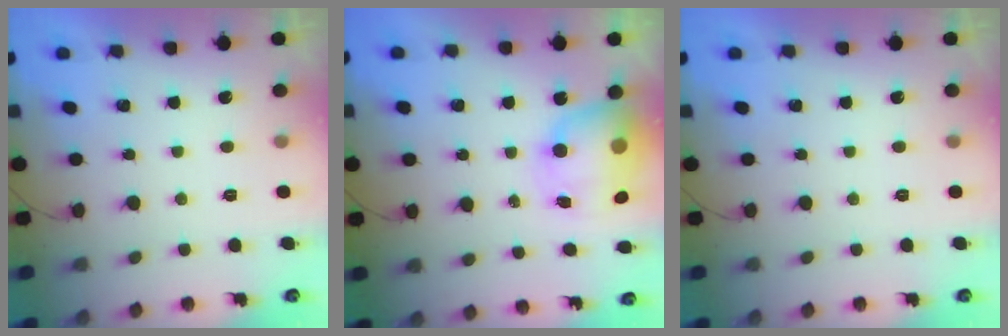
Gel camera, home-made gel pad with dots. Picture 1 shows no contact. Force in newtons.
{"total": 10.6, "press": 10.3, "slide": 2.7}
{"total": 0.0}